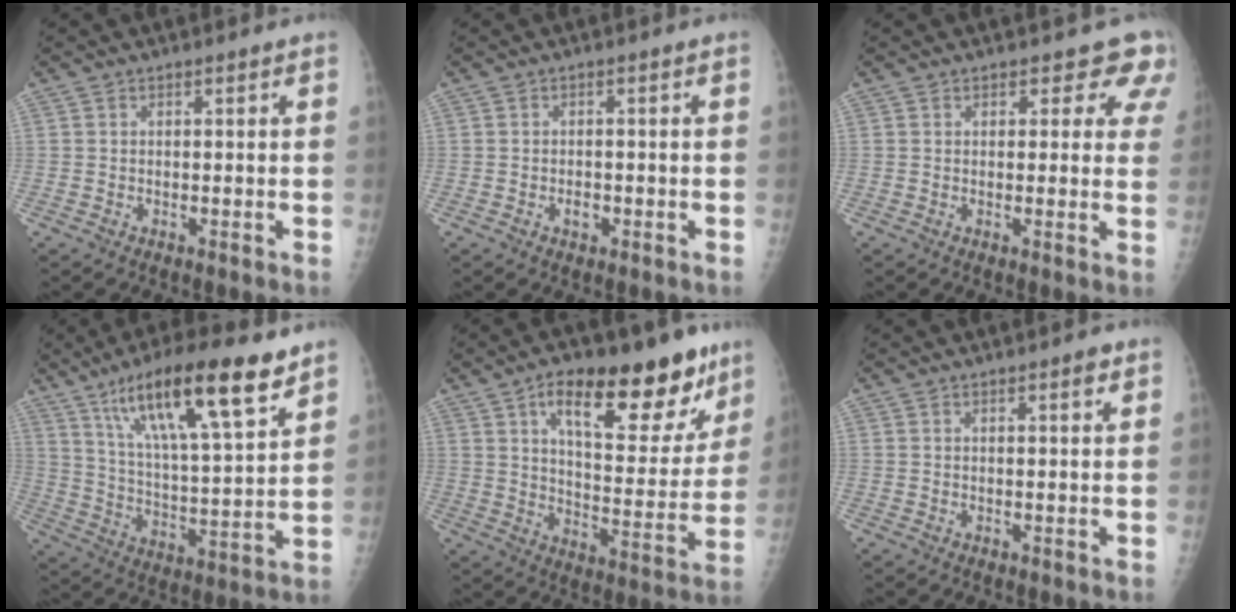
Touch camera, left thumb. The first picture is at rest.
{"total": 1.8, "force": [-0.7, 1.3, 1.0], "torque": [-0.011, 0.006, -0.010]}
{"total": 5.7, "force": [4.6, 3.1, 1.4], "torque": [0.031, -0.020, 0.032]}
{"total": 21.2, "force": [12.8, 4.7, 16.1], "torque": [-0.254, -0.042, 0.223]}
{"total": 23.7, "force": [13.6, 9.6, 16.8], "torque": [-0.191, -0.040, 0.206]}
{"total": 1.7, "force": [0.9, 0.3, 1.3], "torque": [-0.018, -0.003, 0.012]}